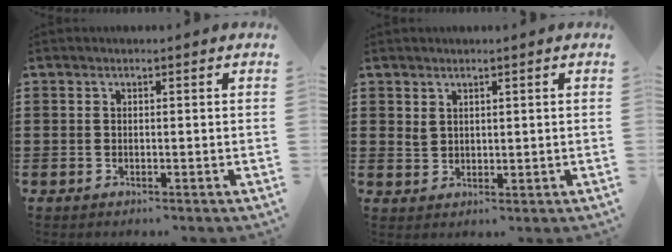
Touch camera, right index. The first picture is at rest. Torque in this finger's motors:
{"motor_torque": [0.03, 0.04, 0.00, 0.00]}